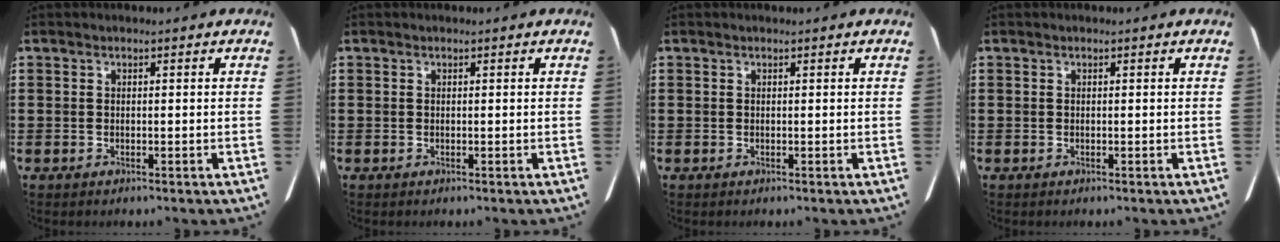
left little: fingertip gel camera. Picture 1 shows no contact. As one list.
[{"total": 0.0}, {"total": 0.0}, {"total": 0.0}]